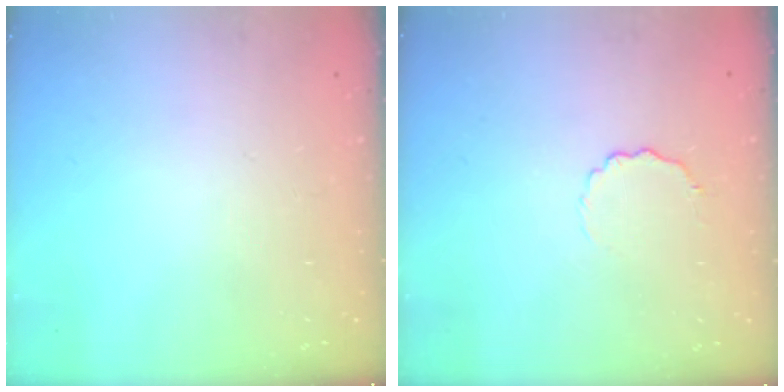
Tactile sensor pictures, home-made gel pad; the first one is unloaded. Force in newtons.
{"total": 3.8, "press": 3.7, "slide": 1.1}